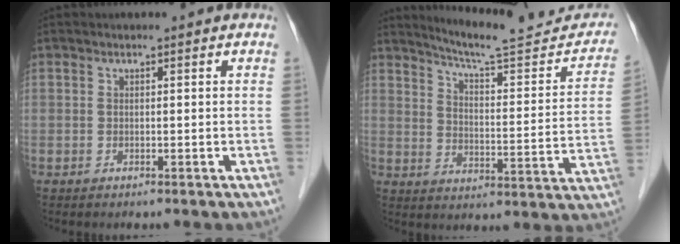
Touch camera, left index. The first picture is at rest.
{"total": 18.3, "force": [16.9, 2.2, 6.7], "torque": [-0.088, -0.042, 0.220]}